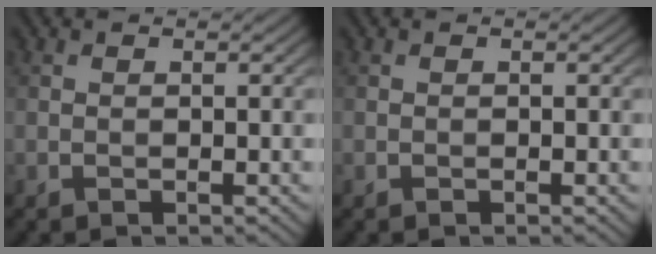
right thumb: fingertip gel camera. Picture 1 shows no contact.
{"total": 0.0}